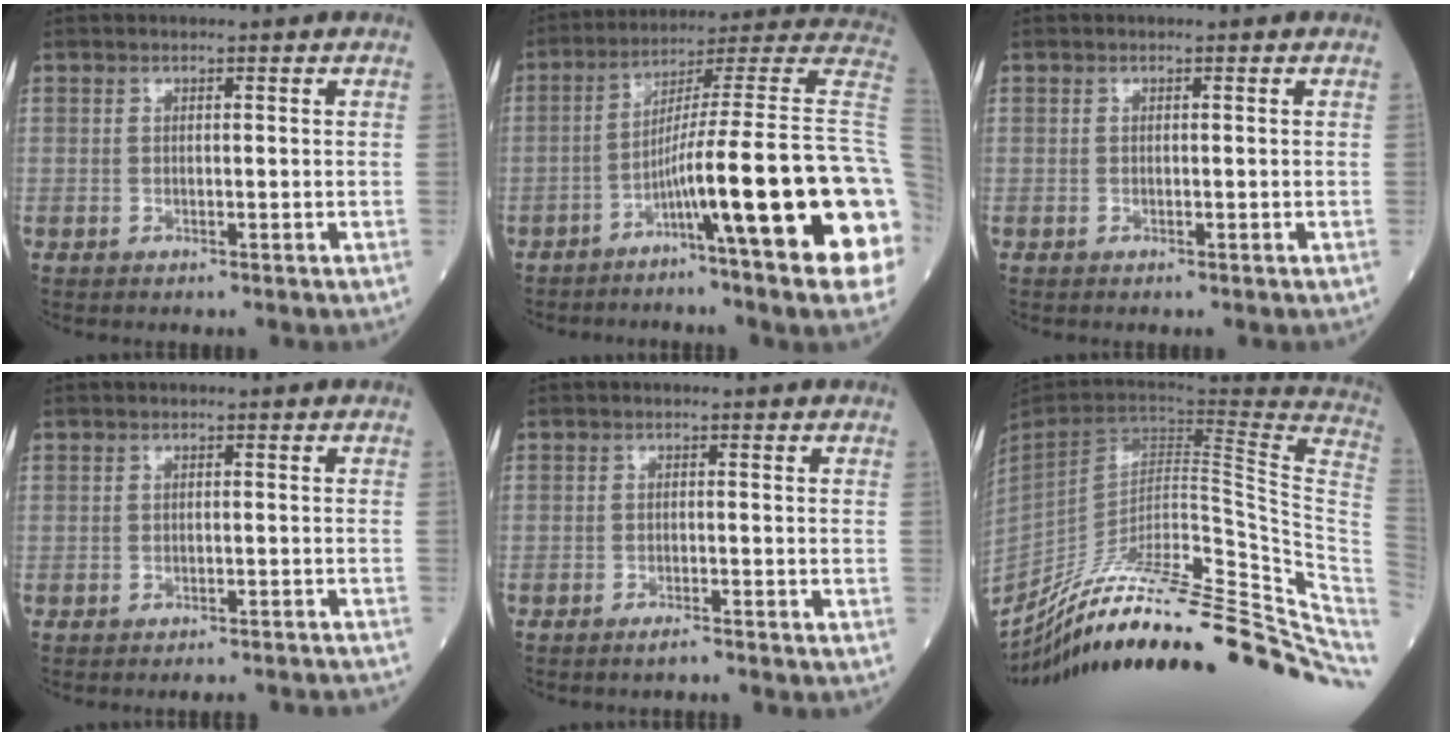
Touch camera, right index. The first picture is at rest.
{"total": 23.6, "force": [-6.9, -0.7, 22.6], "torque": [-0.257, 0.005, -0.116]}
{"total": 0.0}
{"total": 6.4, "force": [-6.1, 1.1, 1.4], "torque": [-0.008, 0.002, -0.063]}
{"total": 1.6, "force": [-1.5, -0.1, 0.6], "torque": [-0.014, -0.001, -0.021]}
{"total": 35.6, "force": [-28.3, 5.4, 20.9], "torque": [-0.230, -0.036, -0.402]}